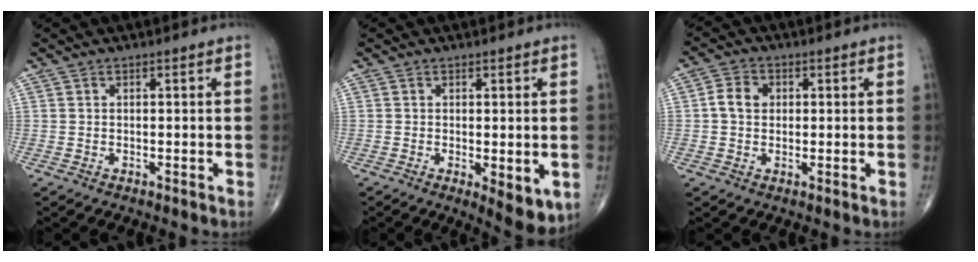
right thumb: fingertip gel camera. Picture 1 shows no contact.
{"total": 6.7, "force": [-1.6, 2.4, 6.1], "torque": [-0.077, -0.020, -0.018]}
{"total": 4.6, "force": [0.5, 3.6, 2.8], "torque": [-0.045, 0.009, 0.003]}